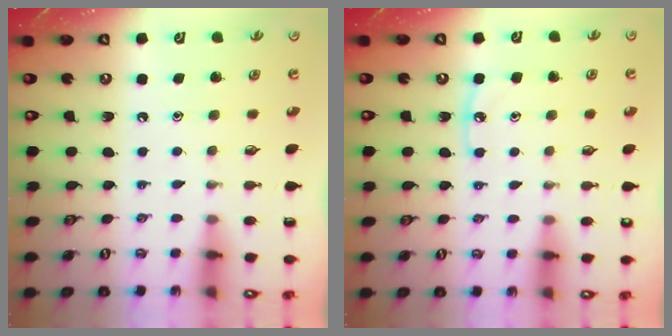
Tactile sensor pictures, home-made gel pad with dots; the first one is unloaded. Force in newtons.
{"total": 5.3, "press": 5.3, "slide": 0.3}